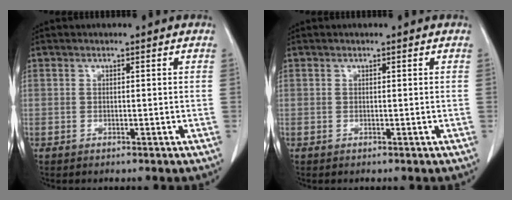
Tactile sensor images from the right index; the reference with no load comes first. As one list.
[{"total": 0.0}]